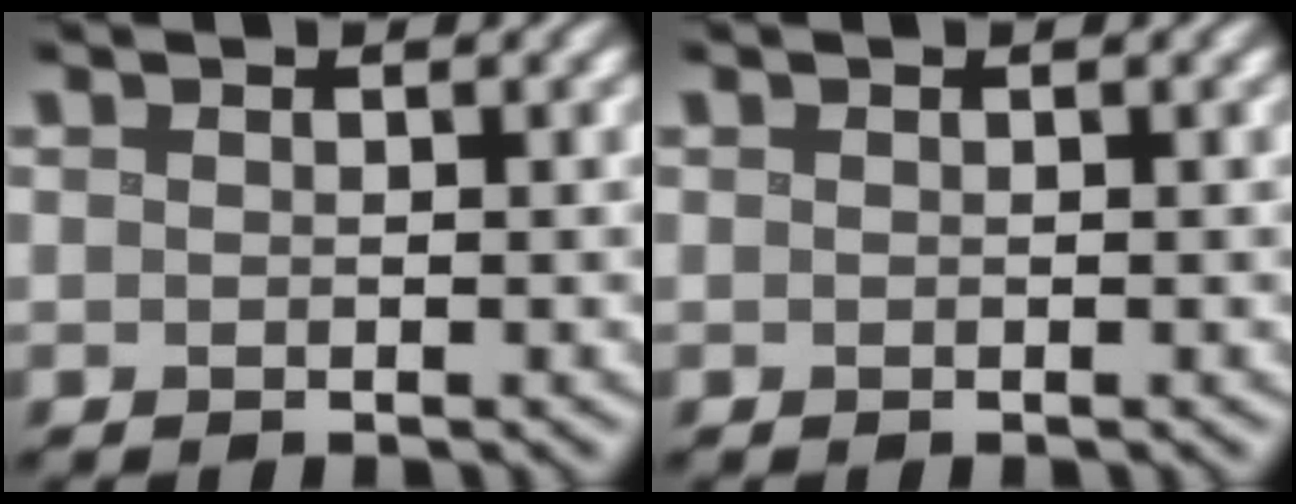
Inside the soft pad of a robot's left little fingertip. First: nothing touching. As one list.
[{"total": 0.0}]